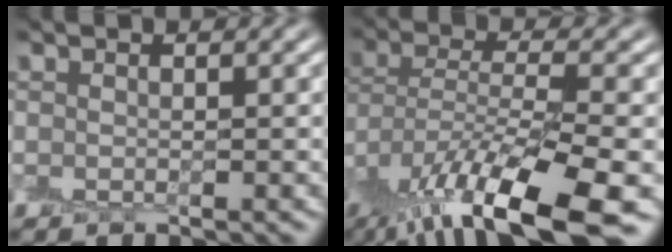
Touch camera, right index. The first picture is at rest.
{"total": 11.6, "force": [-7.1, 2.9, 8.6], "torque": [-0.167, -0.007, -0.121]}